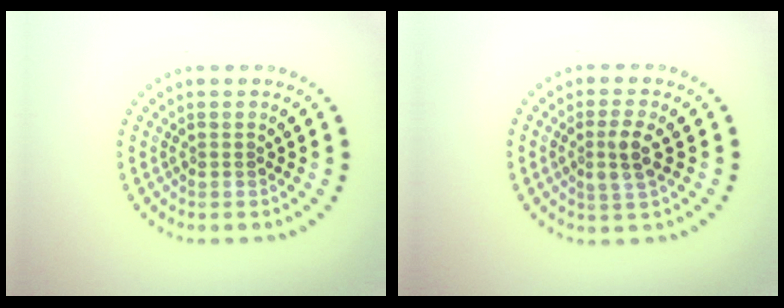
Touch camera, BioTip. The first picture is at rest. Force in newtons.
{"total": 2.5, "press": 2.3, "slide": 0.9}